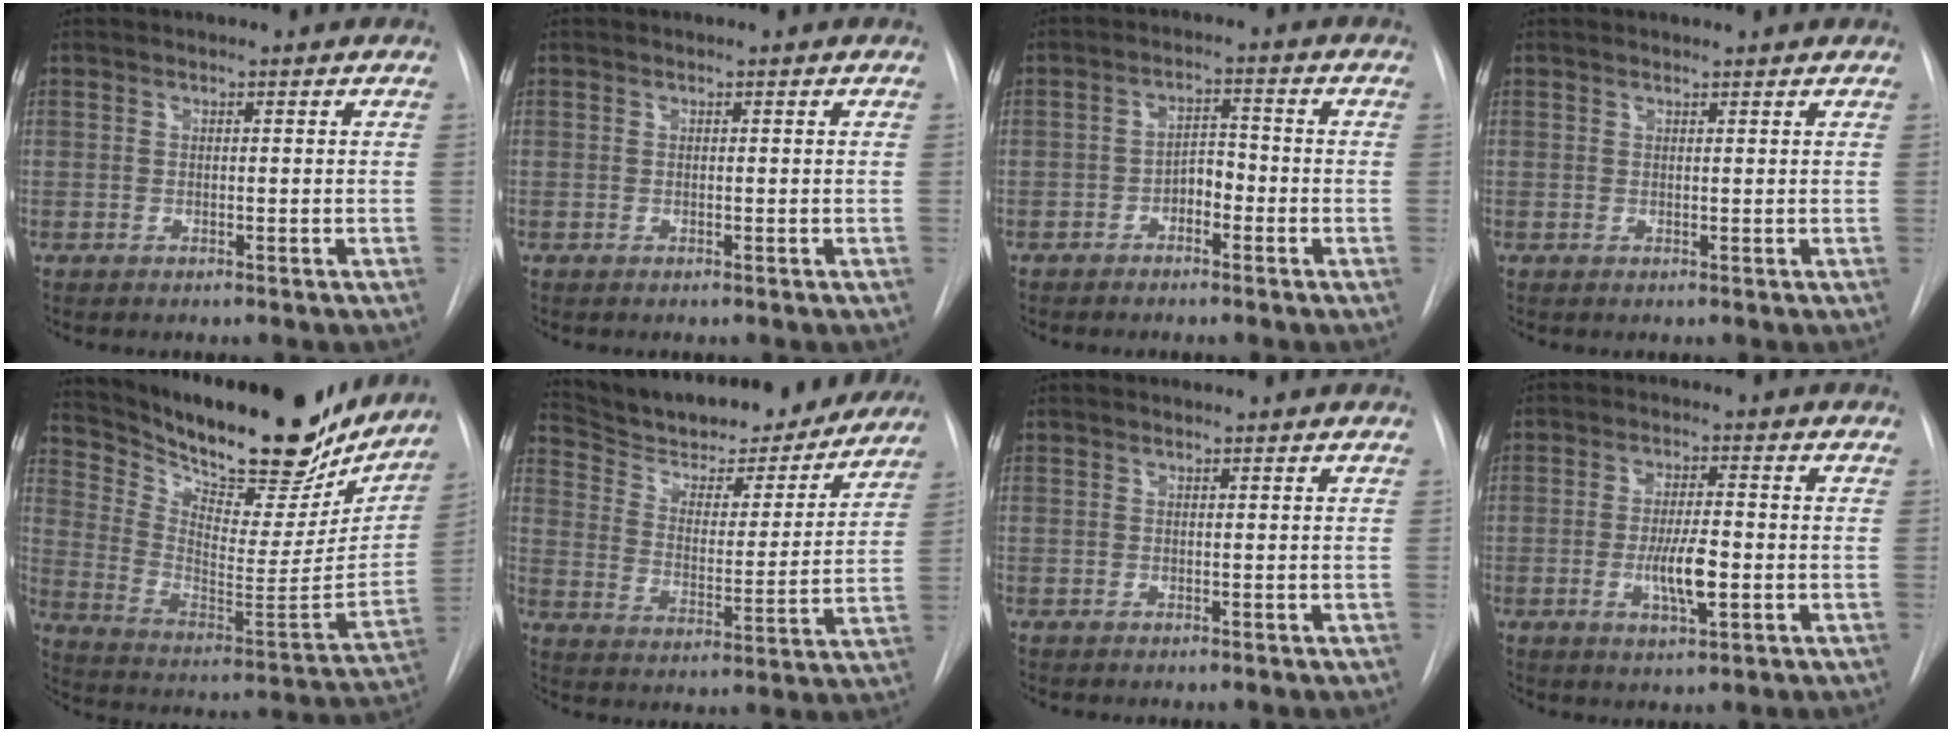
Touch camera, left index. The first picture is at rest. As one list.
[{"total": 0.0}, {"total": 3.1, "force": [-1.7, 1.7, 2.1], "torque": [-0.030, 0.010, -0.033]}, {"total": 2.0, "force": [2.0, 0.3, 0.3], "torque": [-0.012, 0.014, 0.026]}, {"total": 29.6, "force": [24.4, 8.5, 14.5], "torque": [-0.250, -0.025, 0.352]}, {"total": 23.2, "force": [21.1, 5.5, 7.8], "torque": [-0.123, -0.012, 0.300]}, {"total": 0.9, "force": [0.9, 0.1, 0.1], "torque": [-0.007, 0.011, 0.015]}, {"total": 6.1, "force": [-1.3, 1.3, 5.8], "torque": [-0.109, -0.008, -0.021]}]